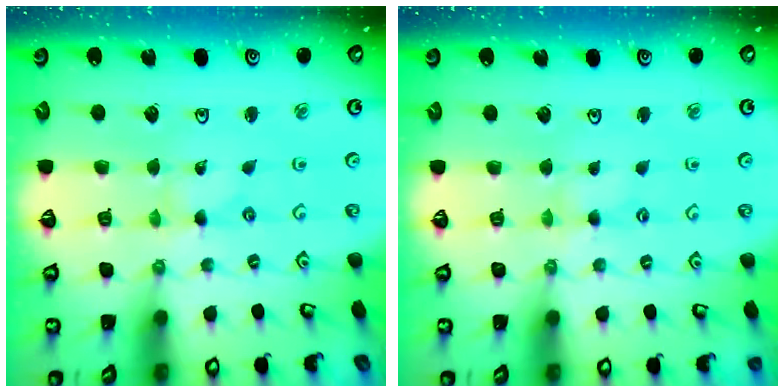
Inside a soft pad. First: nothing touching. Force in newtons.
{"total": 2.5, "press": 2.5, "slide": 0.4}